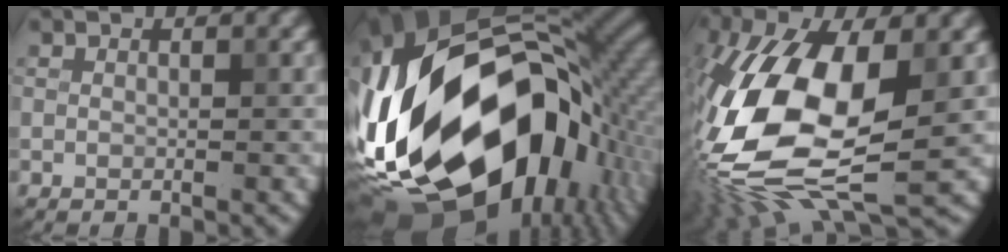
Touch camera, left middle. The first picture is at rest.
{"total": 22.6, "force": [-5.1, 13.7, 17.3], "torque": [-0.350, -0.032, -0.083]}
{"total": 15.7, "force": [-0.9, 8.0, 13.5], "torque": [-0.292, -0.007, -0.024]}